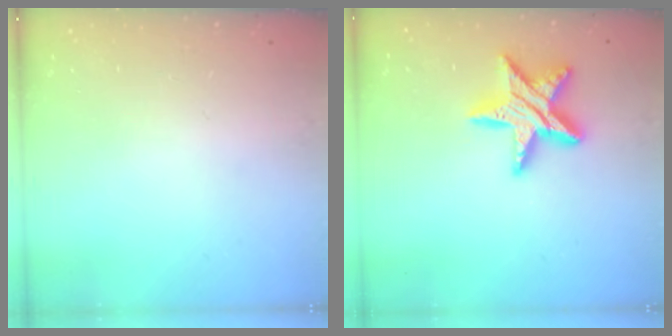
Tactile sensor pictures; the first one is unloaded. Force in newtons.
{"total": 14.9, "press": 14.8, "slide": 1.0}